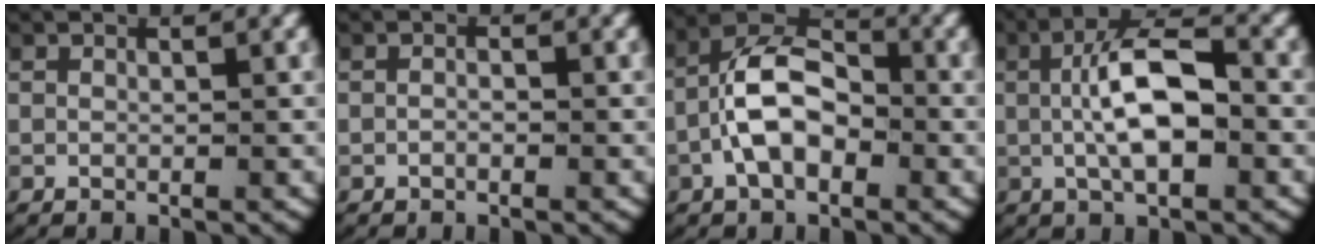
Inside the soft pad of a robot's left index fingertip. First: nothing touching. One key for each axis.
{"total": 0.6, "fx": -0.4, "fy": 0.2, "fz": 0.4, "tx": -0.009, "ty": -0.002, "tz": -0.009}
{"total": 6.6, "fx": -0.9, "fy": 4.4, "fz": 4.9, "tx": -0.086, "ty": -0.005, "tz": -0.021}
{"total": 6.3, "fx": 0.1, "fy": 2.4, "fz": 5.9, "tx": -0.101, "ty": 0.008, "tz": 0.001}